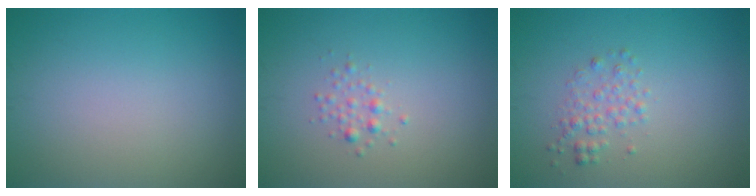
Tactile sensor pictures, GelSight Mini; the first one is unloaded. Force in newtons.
{"total": 1.1, "press": 1.1, "slide": 0.0}
{"total": 1.7, "press": 1.7, "slide": 0.0}